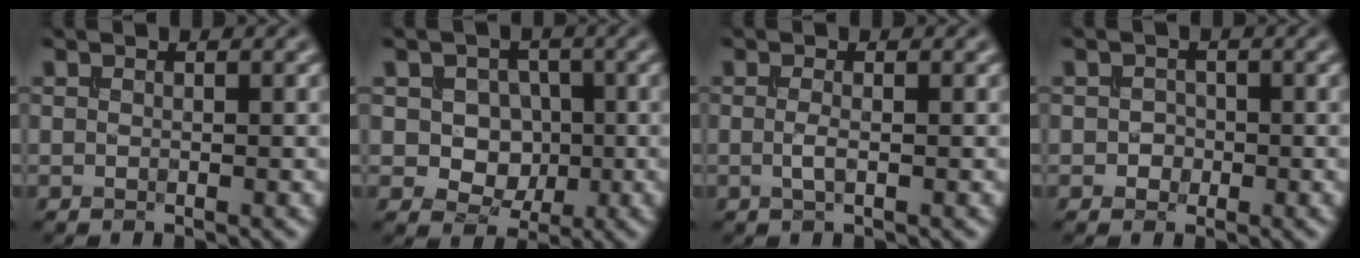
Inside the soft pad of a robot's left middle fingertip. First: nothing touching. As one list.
[{"total": 4.9, "force": [0.3, 4.2, 2.6], "torque": [-0.030, 0.008, -0.006]}, {"total": 1.0, "force": [-0.3, 0.2, 1.0], "torque": [-0.027, -0.001, -0.007]}, {"total": 1.1, "force": [-0.3, 1.0, 0.3], "torque": [-0.003, 0.000, -0.008]}]